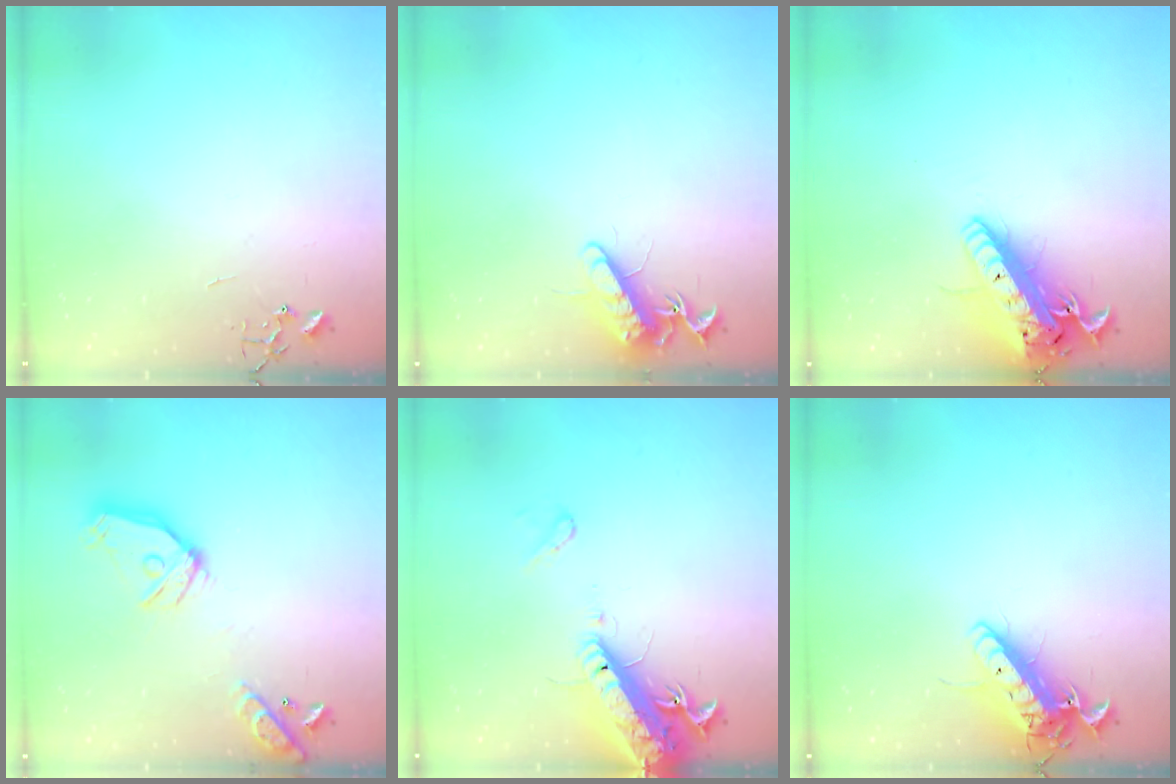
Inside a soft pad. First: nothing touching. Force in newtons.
{"total": 11.9, "press": 11.8, "slide": 1.3}
{"total": 19.8, "press": 19.4, "slide": 4.0}
{"total": 16.2, "press": 16.0, "slide": 2.5}
{"total": 16.9, "press": 16.5, "slide": 3.9}
{"total": 15.0, "press": 14.8, "slide": 2.4}